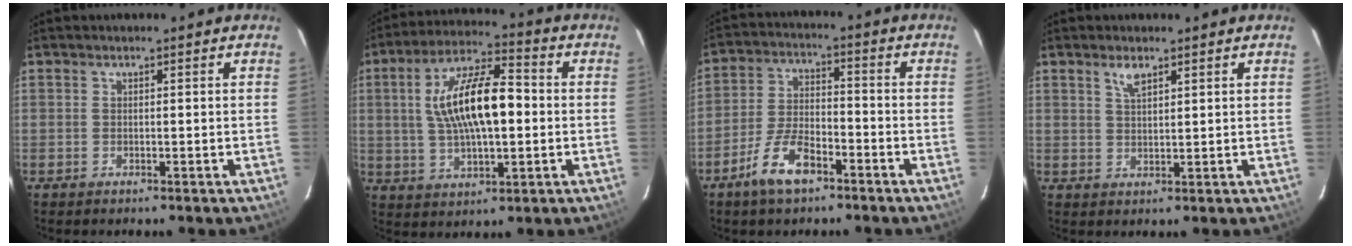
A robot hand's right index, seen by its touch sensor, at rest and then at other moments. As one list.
[{"total": 15.1, "force": [0.9, 5.7, 14.0], "torque": [-0.260, 0.019, 0.017]}, {"total": 9.1, "force": [-5.9, 3.5, 6.0], "torque": [-0.132, 0.005, -0.109]}, {"total": 2.8, "force": [1.9, 1.0, 1.8], "torque": [-0.034, 0.003, 0.036]}]